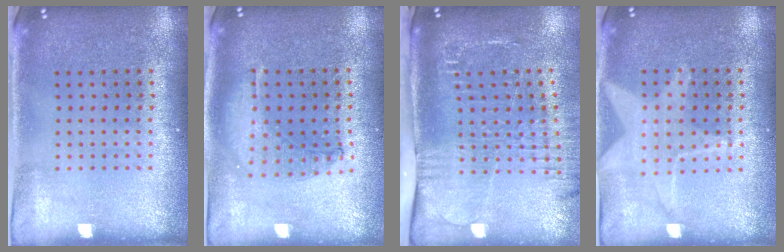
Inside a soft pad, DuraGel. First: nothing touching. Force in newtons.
{"total": 0.9, "press": 0.9, "slide": 0.3}
{"total": 2.6, "press": 2.1, "slide": 1.6}
{"total": 1.3, "press": 1.3, "slide": 0.4}